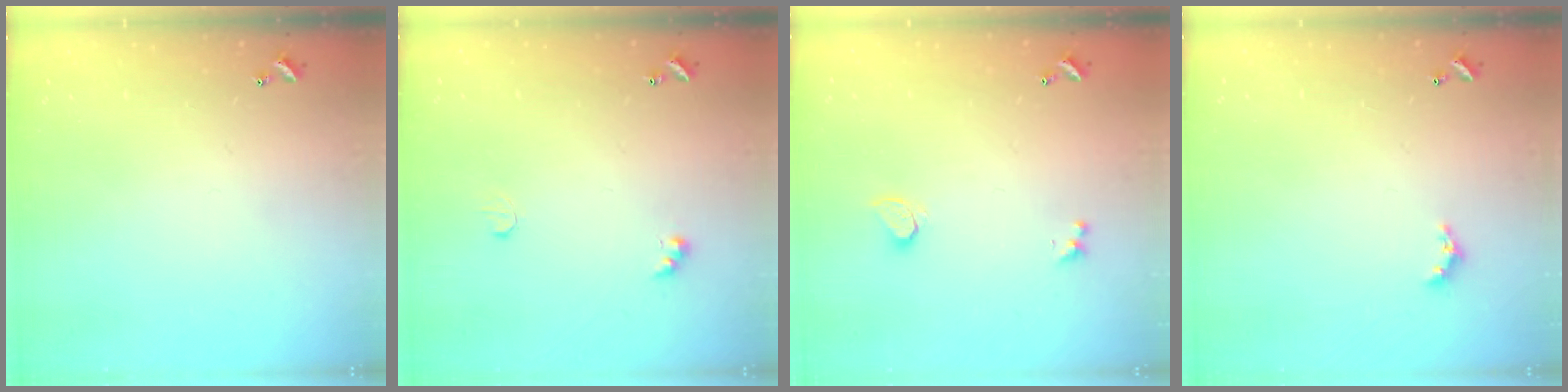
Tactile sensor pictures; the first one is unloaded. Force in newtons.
{"total": 2.5, "press": 2.4, "slide": 0.7}
{"total": 0.7, "press": 0.6, "slide": 0.4}
{"total": 1.9, "press": 1.9, "slide": 0.6}